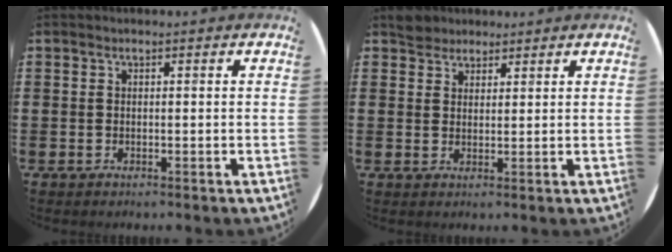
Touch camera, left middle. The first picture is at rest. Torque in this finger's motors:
{"motor_torque": [0.40, -0.33, 0.01, 0.00]}